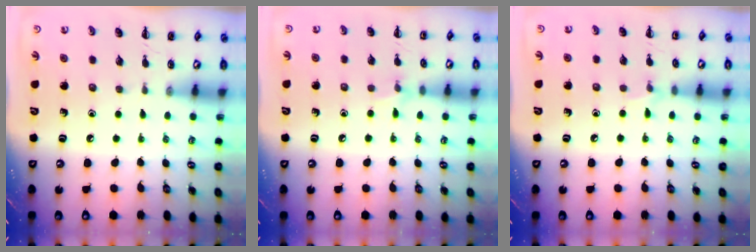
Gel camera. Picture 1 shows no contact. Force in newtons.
{"total": 5.8, "press": 5.5, "slide": 1.9}
{"total": 5.2, "press": 4.9, "slide": 1.7}